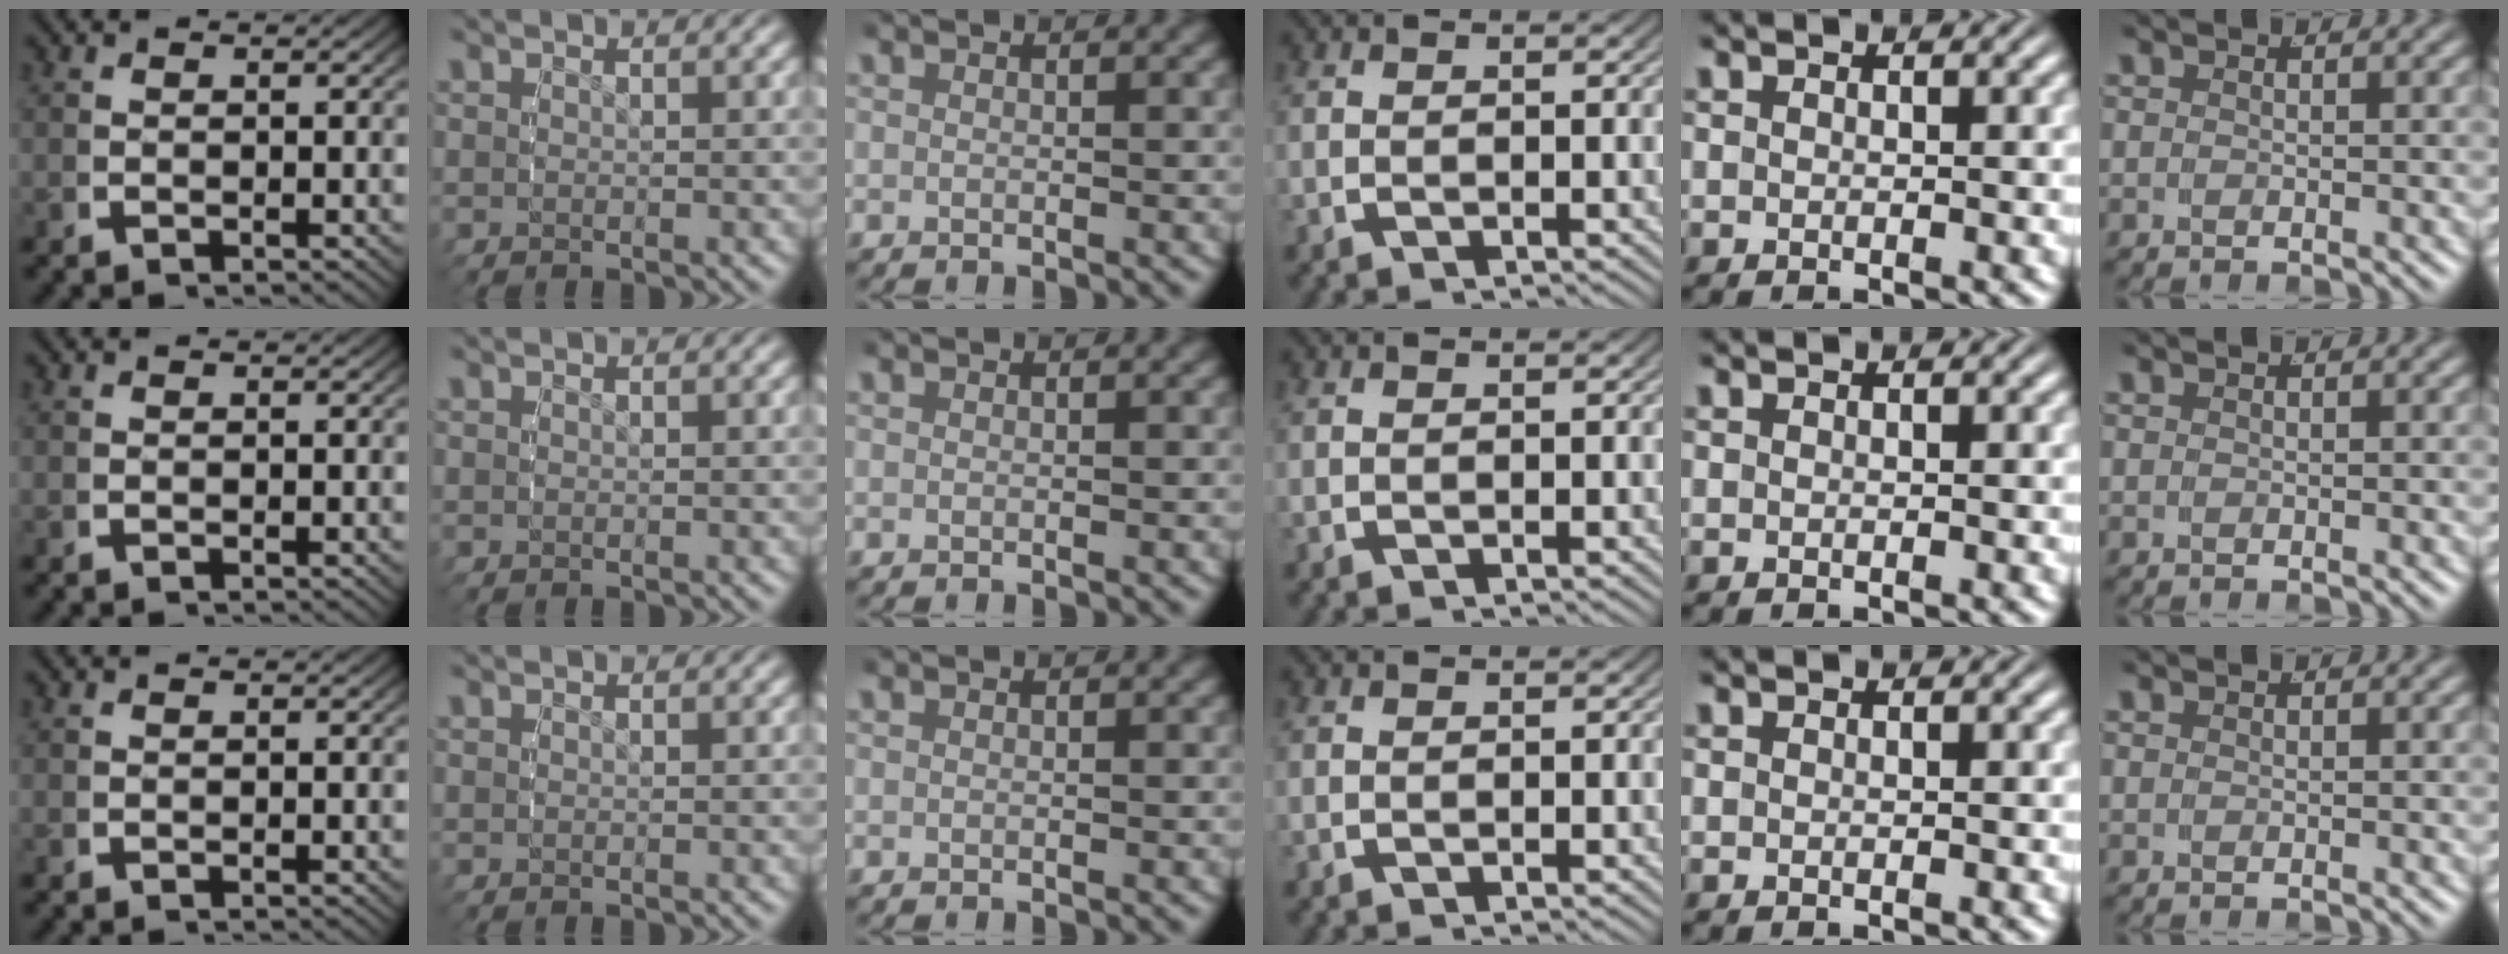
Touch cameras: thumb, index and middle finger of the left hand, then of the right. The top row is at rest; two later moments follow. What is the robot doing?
{"motion": "reach", "object": "napkin"}